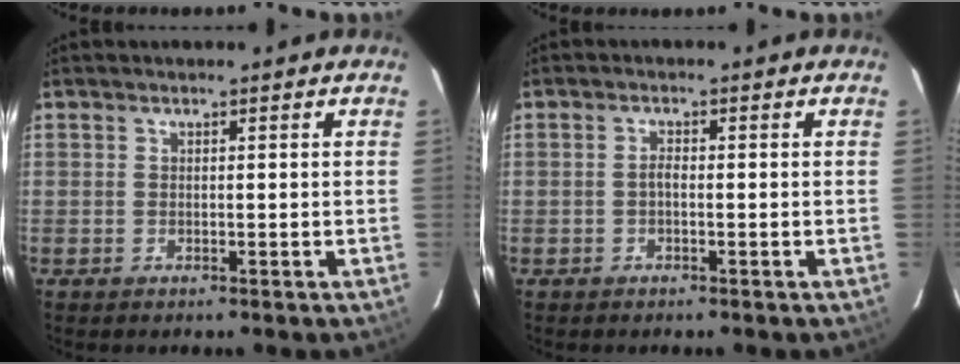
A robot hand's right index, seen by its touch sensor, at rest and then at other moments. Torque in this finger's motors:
{"motor_torque": [0.25, -0.08, 0.19, 0.04]}